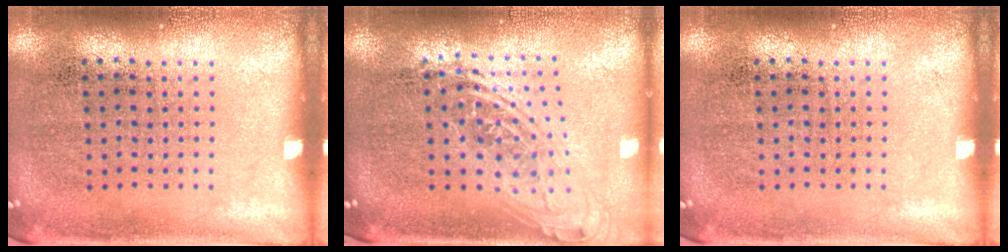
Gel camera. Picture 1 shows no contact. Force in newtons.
{"total": 2.0, "press": 1.5, "slide": 1.2}
{"total": 0.0}